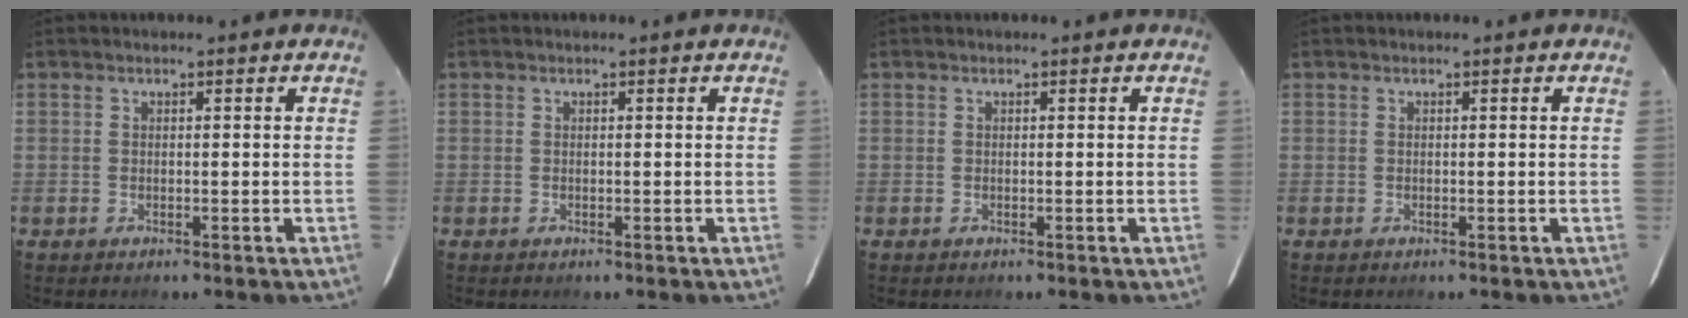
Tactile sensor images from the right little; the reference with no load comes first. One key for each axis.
{"total": 0.0}
{"total": 0.0}
{"total": 0.0}